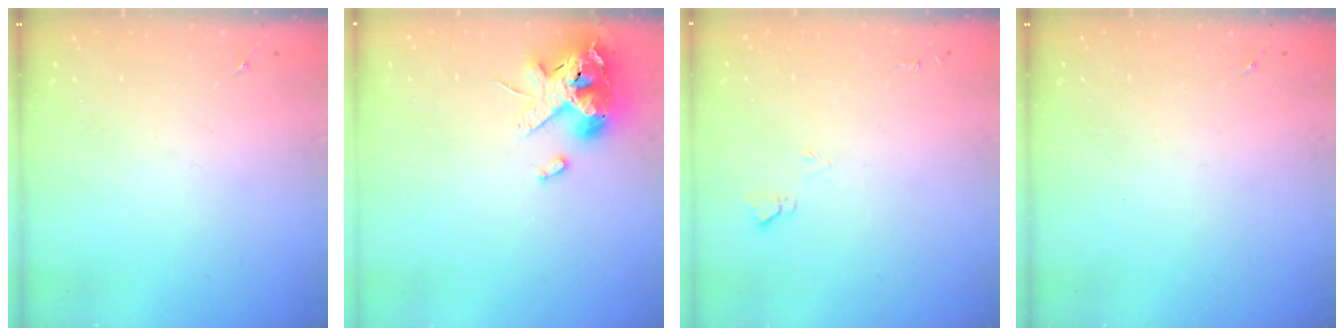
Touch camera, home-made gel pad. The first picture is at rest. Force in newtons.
{"total": 14.4, "press": 14.3, "slide": 2.2}
{"total": 4.9, "press": 4.9, "slide": 0.6}
{"total": 0.0}